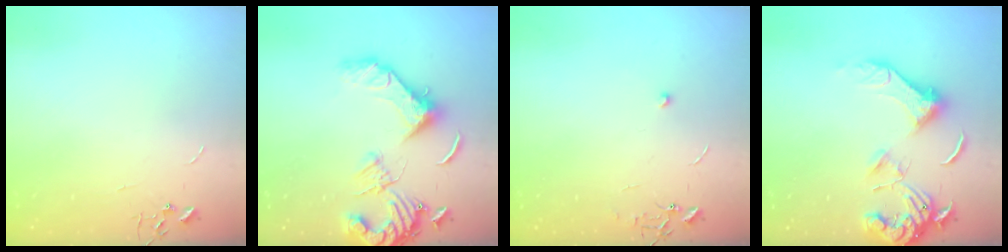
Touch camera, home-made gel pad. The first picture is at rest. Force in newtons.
{"total": 16.2, "press": 16.0, "slide": 2.2}
{"total": 5.6, "press": 5.5, "slide": 0.5}
{"total": 14.4, "press": 14.3, "slide": 1.6}